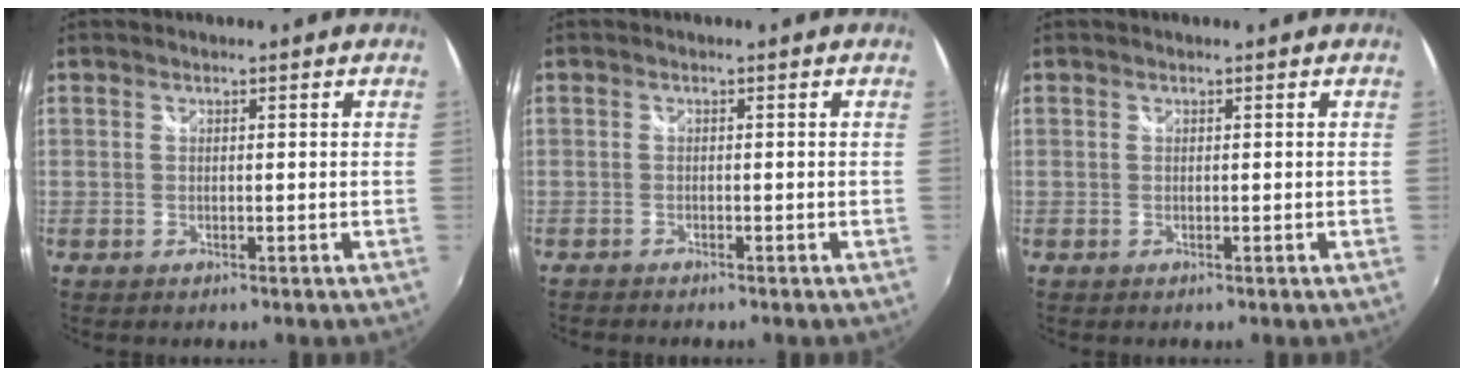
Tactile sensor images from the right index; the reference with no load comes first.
{"total": 1.6, "force": [-1.6, 0.3, 0.2], "torque": [-0.013, -0.009, -0.030]}
{"total": 0.0}